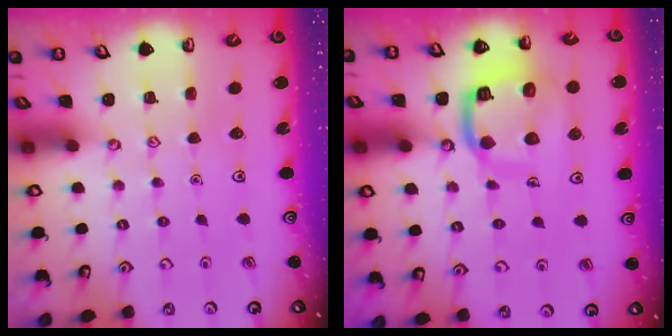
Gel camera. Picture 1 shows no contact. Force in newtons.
{"total": 12.8, "press": 12.7, "slide": 1.3}